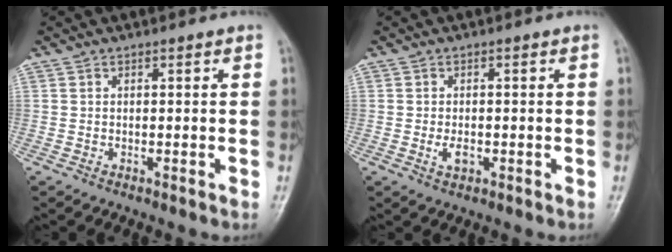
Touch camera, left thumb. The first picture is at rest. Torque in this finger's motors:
{"motor_torque": [-0.20, 0.05, 0.33, 0.11, 0.01]}